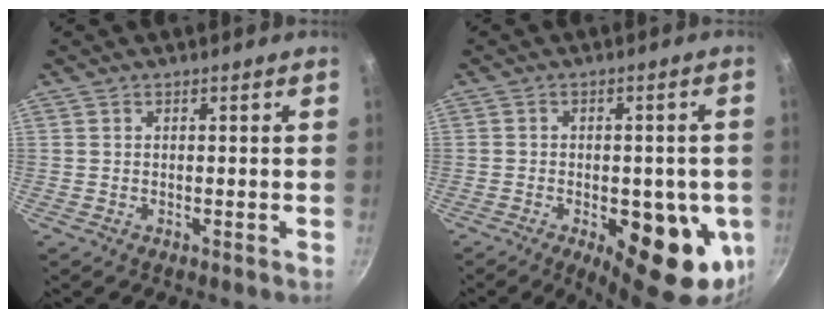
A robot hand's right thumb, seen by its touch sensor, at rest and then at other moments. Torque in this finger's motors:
{"motor_torque": [-0.16, 0.75, 0.97, -0.23, 0.09]}